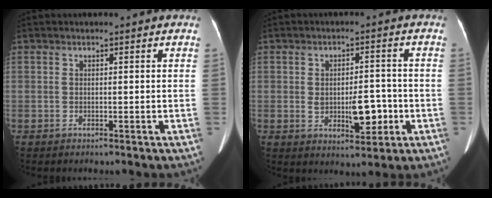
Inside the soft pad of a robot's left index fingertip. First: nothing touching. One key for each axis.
{"total": 6.3, "fx": -1.2, "fy": 2.7, "fz": 5.5, "tx": -0.083, "ty": -0.001, "tz": -0.009}